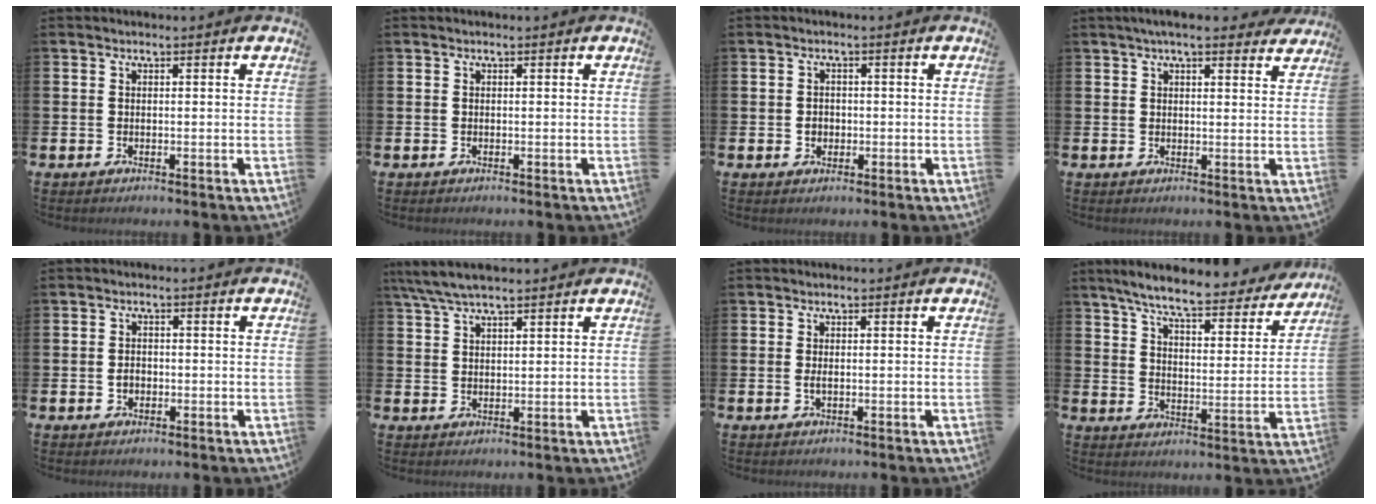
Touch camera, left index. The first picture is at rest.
{"total": 0.0}
{"total": 1.6, "force": [-0.2, 1.5, 0.7], "torque": [-0.001, 0.003, -0.009]}
{"total": 4.4, "force": [3.9, 0.9, 1.9], "torque": [-0.036, -0.012, 0.068]}
{"total": 1.6, "force": [-0.3, 1.2, 0.9], "torque": [-0.012, 0.006, -0.009]}
{"total": 4.8, "force": [4.0, 1.0, 2.3], "torque": [-0.062, -0.003, 0.075]}
{"total": 0.8, "force": [0.0, 0.3, 0.8], "torque": [-0.018, 0.003, -0.001]}
{"total": 7.6, "force": [6.9, 0.7, 3.0], "torque": [-0.083, -0.044, 0.116]}